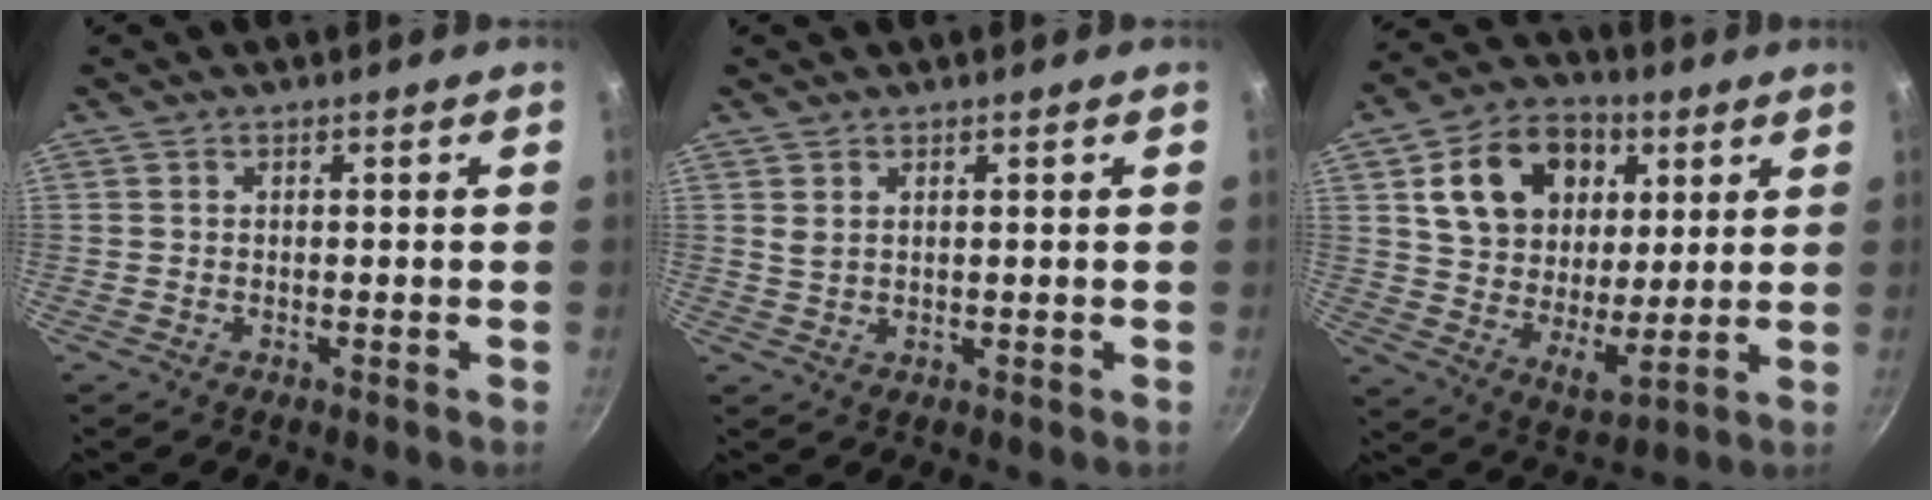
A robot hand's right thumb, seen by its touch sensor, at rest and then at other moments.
{"total": 1.5, "force": [0.8, 0.7, 1.0], "torque": [-0.019, -0.006, 0.017]}
{"total": 18.2, "force": [6.3, 13.0, 11.1], "torque": [-0.154, -0.012, 0.104]}